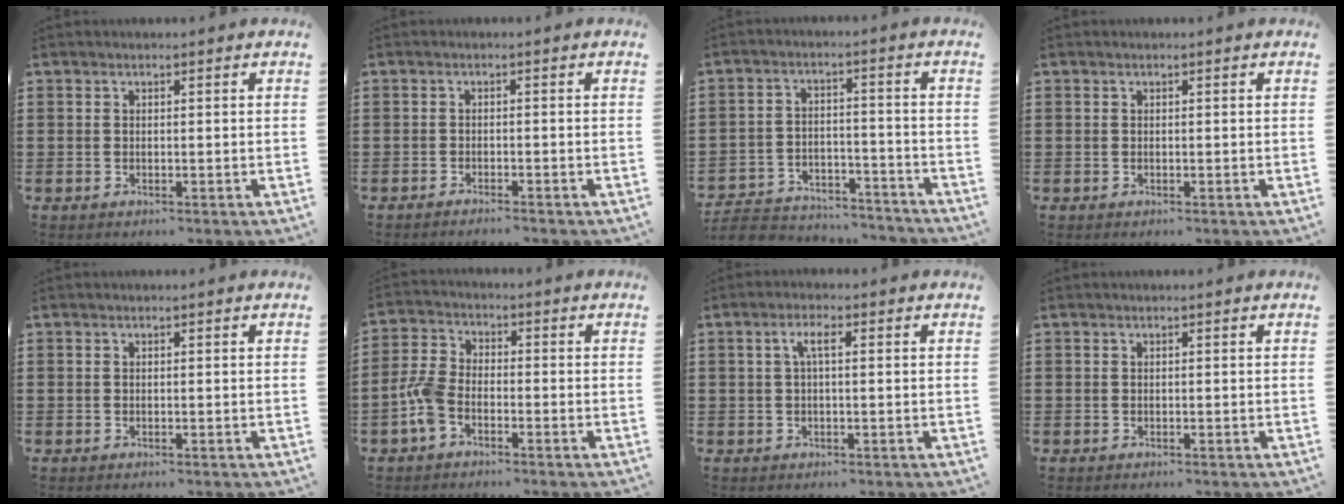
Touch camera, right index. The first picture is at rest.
{"total": 1.2, "force": [-1.2, 0.0, 0.2], "torque": [-0.007, 0.000, -0.023]}
{"total": 6.2, "force": [-6.0, 1.0, 1.0], "torque": [-0.035, 0.006, -0.123]}
{"total": 0.0}
{"total": 0.0}
{"total": 5.2, "force": [-2.6, 2.7, 3.5], "torque": [-0.096, 0.001, -0.058]}
{"total": 2.7, "force": [0.2, 0.7, 2.6], "torque": [-0.050, 0.006, 0.001]}
{"total": 0.0}